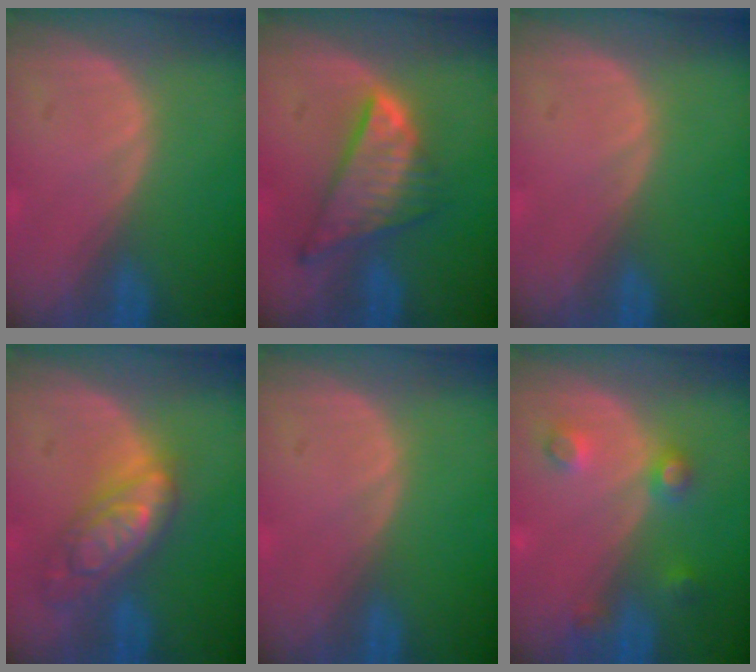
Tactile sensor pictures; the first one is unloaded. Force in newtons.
{"total": 8.4, "press": 7.2, "slide": 4.3}
{"total": 0.0}
{"total": 7.5, "press": 7.4, "slide": 0.6}
{"total": 0.0}
{"total": 4.0, "press": 3.5, "slide": 1.9}